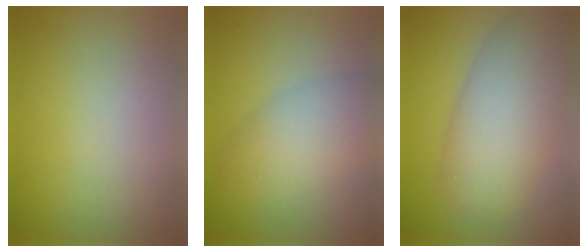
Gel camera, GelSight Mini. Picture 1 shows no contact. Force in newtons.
{"total": 4.6, "press": 4.6, "slide": 0.2}
{"total": 8.5, "press": 8.5, "slide": 0.5}